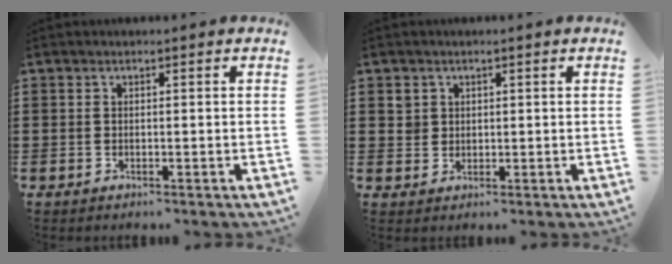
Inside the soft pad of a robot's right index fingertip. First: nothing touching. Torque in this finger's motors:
{"motor_torque": [0.13, 0.12, 0.00, 0.01]}